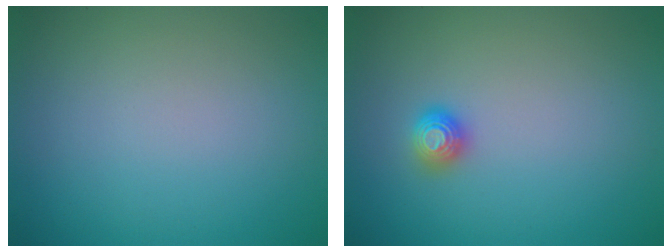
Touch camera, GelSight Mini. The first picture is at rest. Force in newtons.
{"total": 1.1, "press": 1.1, "slide": 0.1}